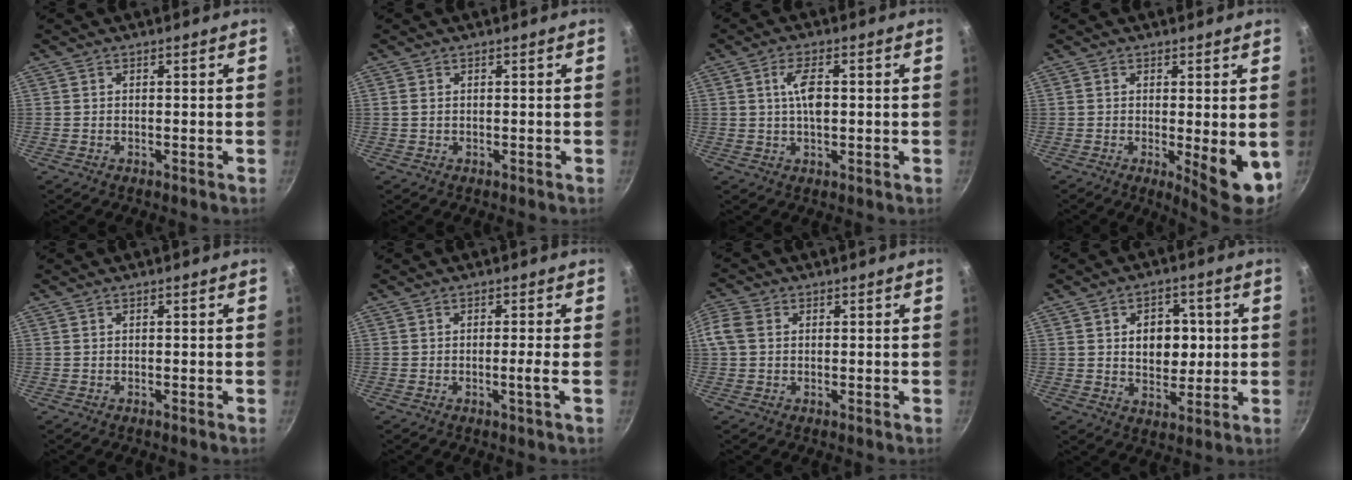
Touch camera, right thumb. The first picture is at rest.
{"total": 0.8, "force": [0.1, 0.6, 0.5], "torque": [-0.009, 0.002, -0.001]}
{"total": 5.3, "force": [0.6, 2.3, 4.7], "torque": [-0.081, 0.007, 0.008]}
{"total": 8.1, "force": [-1.2, 2.3, 7.7], "torque": [-0.092, -0.010, -0.009]}
{"total": 0.0}
{"total": 1.8, "force": [-0.6, -0.6, 1.6], "torque": [-0.031, 0.001, -0.011]}
{"total": 4.2, "force": [0.5, 3.3, 2.6], "torque": [-0.058, 0.012, -0.002]}
{"total": 9.1, "force": [1.2, 6.6, 6.2], "torque": [-0.052, -0.003, 0.021]}